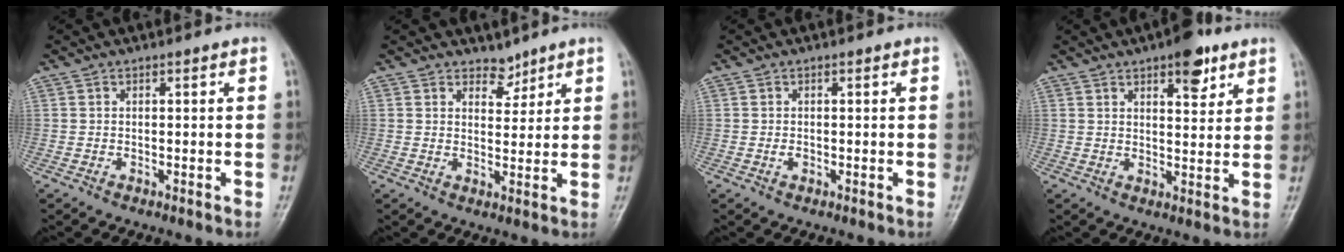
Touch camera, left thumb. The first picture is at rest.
{"total": 3.2, "force": [2.7, 1.8, 0.5], "torque": [0.013, -0.020, 0.041]}
{"total": 1.0, "force": [-0.2, 0.8, 0.6], "torque": [-0.008, 0.000, -0.005]}
{"total": 7.6, "force": [4.5, 3.2, 5.3], "torque": [-0.049, -0.020, 0.058]}